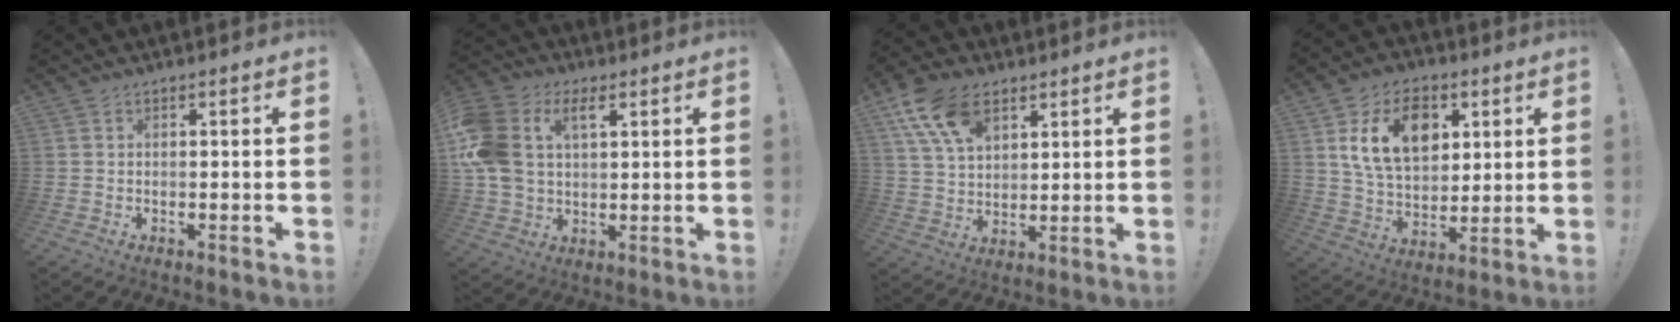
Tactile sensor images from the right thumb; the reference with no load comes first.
{"total": 14.5, "force": [5.0, 10.0, 9.2], "torque": [-0.203, -0.016, 0.095]}
{"total": 14.6, "force": [7.9, 8.9, 8.4], "torque": [-0.152, -0.018, 0.154]}
{"total": 17.3, "force": [6.5, 12.1, 10.6], "torque": [-0.158, -0.016, 0.123]}